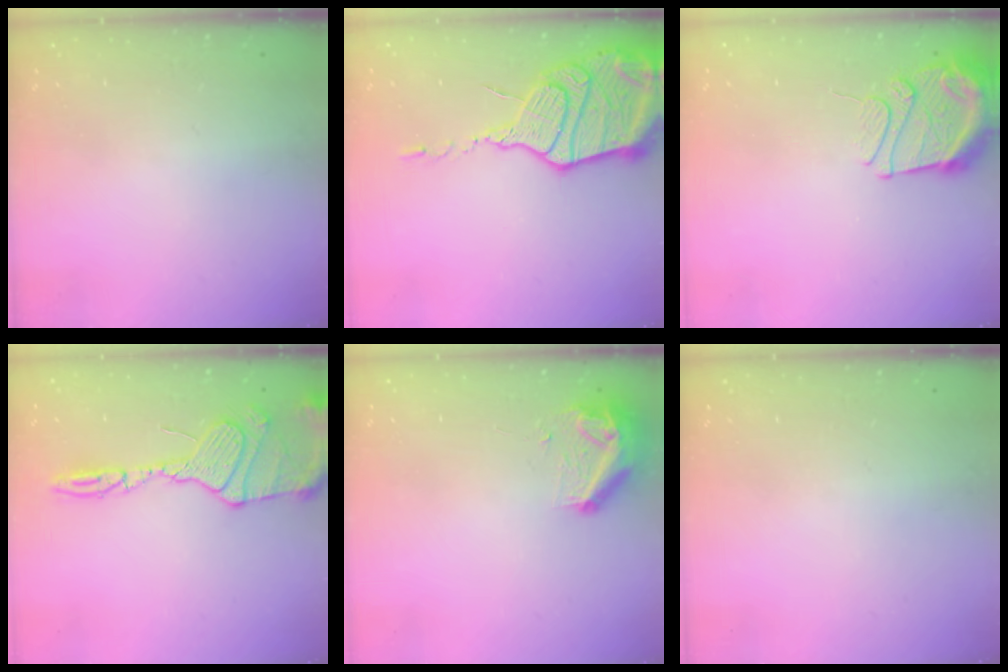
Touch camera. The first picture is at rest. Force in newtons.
{"total": 21.6, "press": 21.5, "slide": 2.1}
{"total": 11.2, "press": 11.1, "slide": 1.0}
{"total": 25.6, "press": 19.4, "slide": 16.7}
{"total": 8.5, "press": 8.5, "slide": 0.5}
{"total": 0.0}